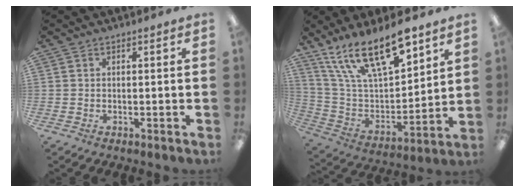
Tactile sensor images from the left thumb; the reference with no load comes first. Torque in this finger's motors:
{"motor_torque": [0.80, 0.67, 1.31, -1.47, 0.11]}